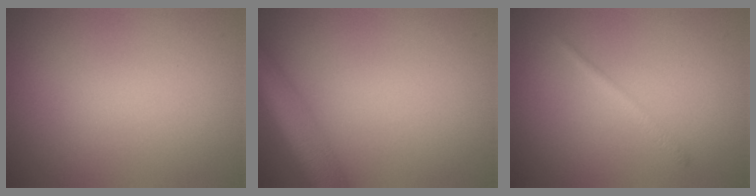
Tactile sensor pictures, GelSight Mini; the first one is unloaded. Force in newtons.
{"total": 5.8, "press": 5.8, "slide": 0.3}
{"total": 1.0, "press": 1.0, "slide": 0.1}